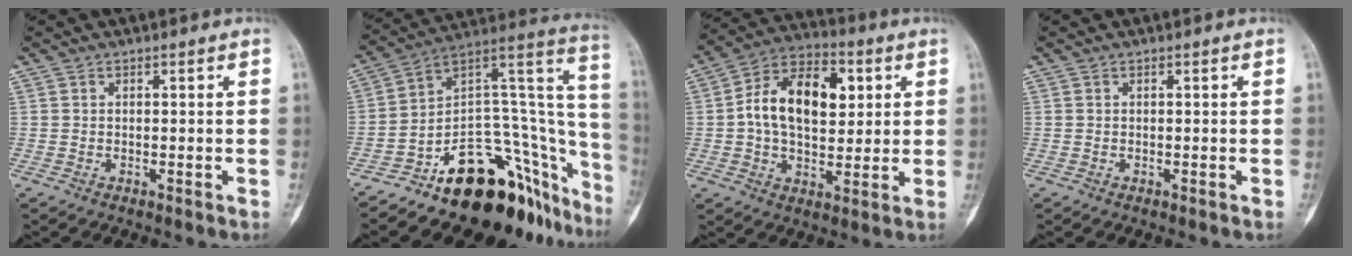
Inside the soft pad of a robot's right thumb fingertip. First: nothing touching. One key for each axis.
{"total": 27.8, "fx": -17.2, "fy": 12.5, "fz": 18.0, "tx": -0.117, "ty": 0.129, "tz": -0.249}
{"total": 16.0, "fx": 2.7, "fy": 9.9, "fz": 12.3, "tx": -0.181, "ty": 0.013, "tz": 0.038}
{"total": 0.0}